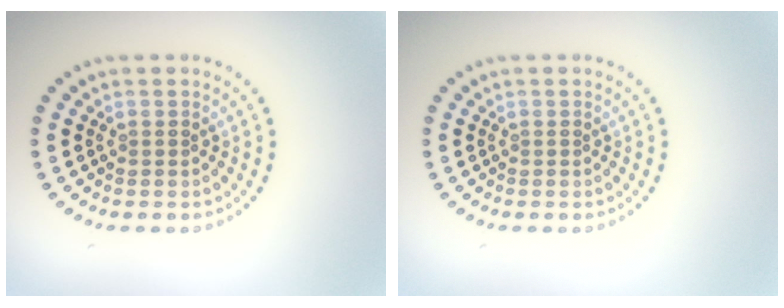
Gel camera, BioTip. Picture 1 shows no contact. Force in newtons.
{"total": 0.0}